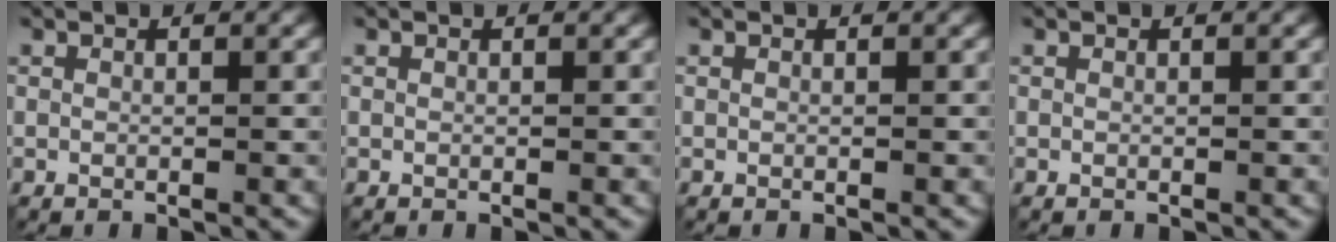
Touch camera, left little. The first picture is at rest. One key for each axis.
{"total": 0.0}
{"total": 0.0}
{"total": 0.0}